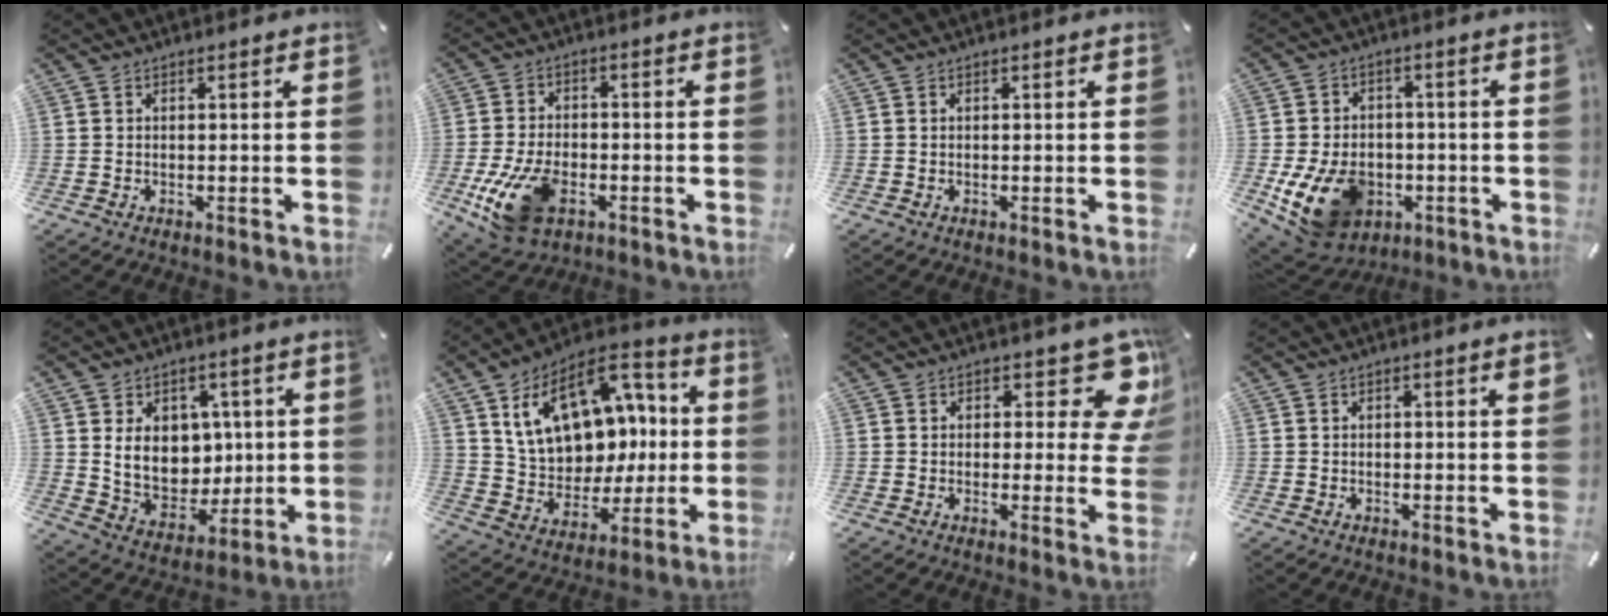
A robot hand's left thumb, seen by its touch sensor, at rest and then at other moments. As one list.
[{"total": 12.9, "force": [-4.7, 7.9, 9.0], "torque": [-0.185, 0.006, -0.081]}, {"total": 0.0}, {"total": 14.9, "force": [-4.7, 11.2, 8.7], "torque": [-0.175, 0.026, -0.074]}, {"total": 12.6, "force": [2.9, 10.5, 6.3], "torque": [-0.104, -0.019, 0.061]}, {"total": 19.6, "force": [6.9, 14.2, 11.7], "torque": [-0.207, -0.026, 0.131]}, {"total": 11.7, "force": [6.3, 5.7, 8.0], "torque": [-0.084, -0.050, 0.109]}, {"total": 1.5, "force": [0.4, 0.4, 1.3], "torque": [-0.025, 0.003, 0.006]}]